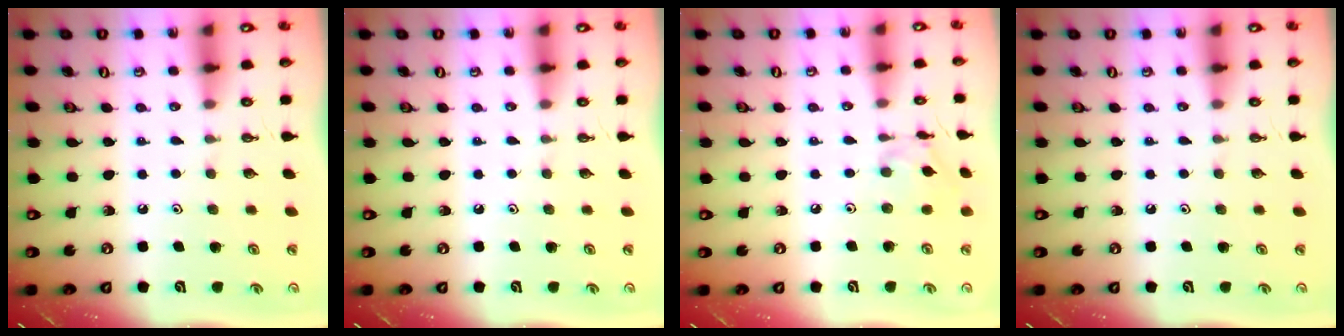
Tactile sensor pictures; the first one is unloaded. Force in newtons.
{"total": 0.0}
{"total": 8.2, "press": 8.2, "slide": 0.5}
{"total": 0.0}